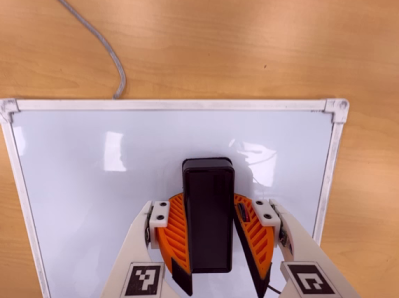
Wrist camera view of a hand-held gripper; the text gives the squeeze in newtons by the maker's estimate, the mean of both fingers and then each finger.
{"total": 10.6, "left": 12.5, "right": 8.7}